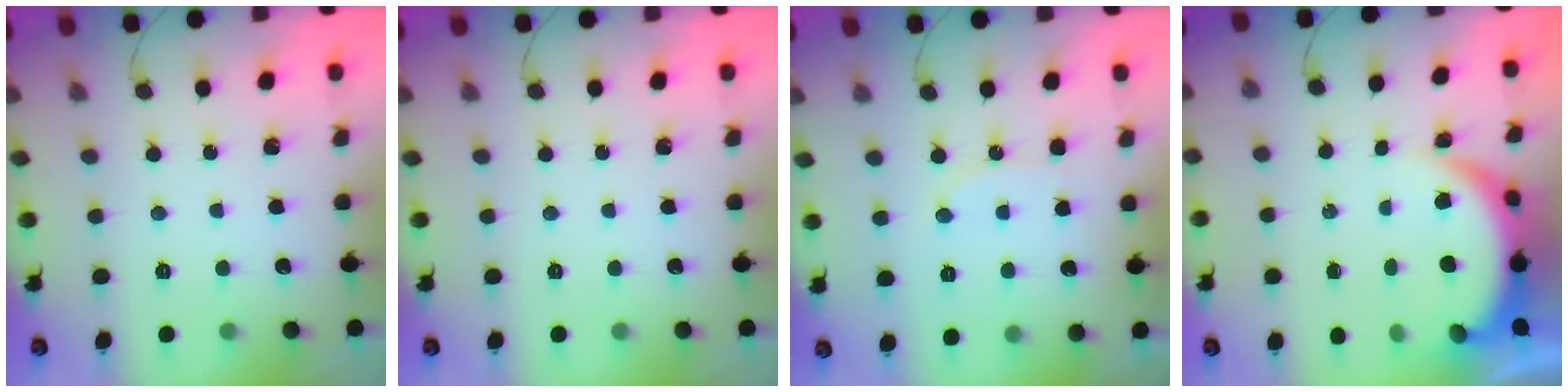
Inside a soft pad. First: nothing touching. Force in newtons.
{"total": 0.0}
{"total": 7.1, "press": 6.8, "slide": 1.9}
{"total": 5.6, "press": 5.6, "slide": 0.8}